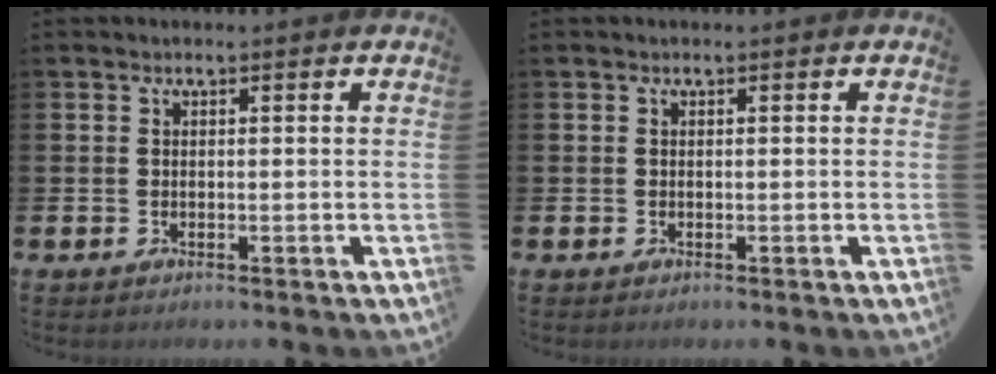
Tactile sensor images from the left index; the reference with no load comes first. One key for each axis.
{"total": 0.0}